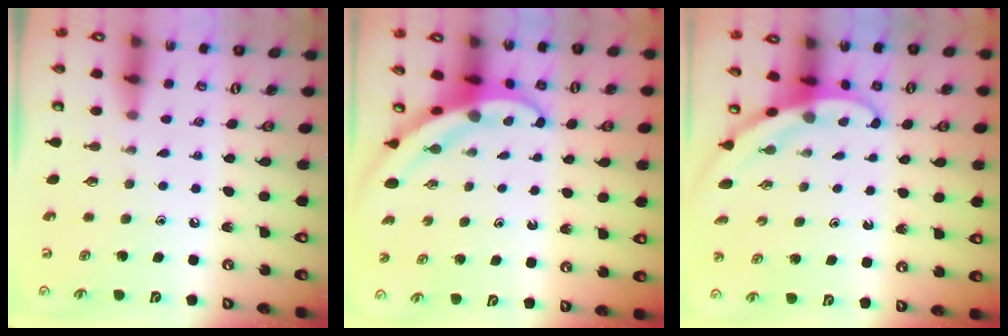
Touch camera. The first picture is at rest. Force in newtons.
{"total": 3.9, "press": 3.9, "slide": 0.6}
{"total": 3.1, "press": 3.1, "slide": 0.1}